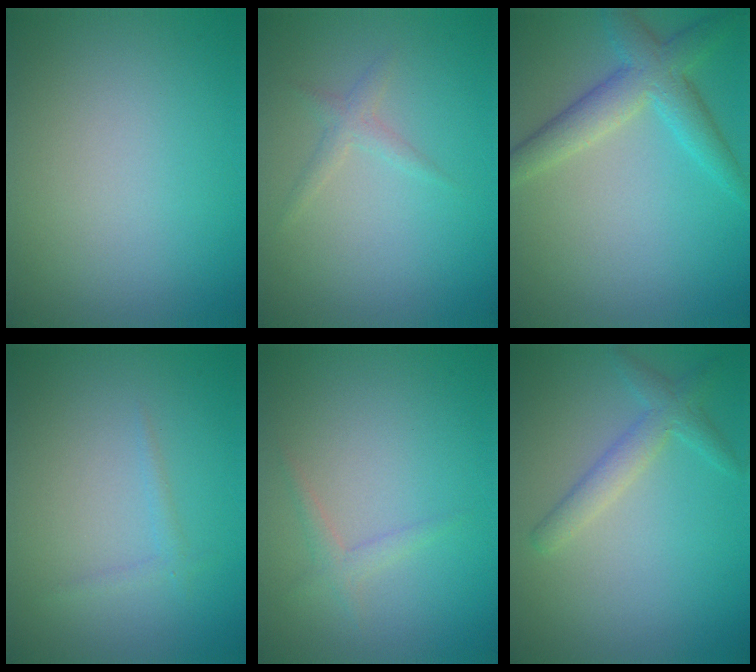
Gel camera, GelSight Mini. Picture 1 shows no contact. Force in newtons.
{"total": 1.2, "press": 1.2, "slide": 0.1}
{"total": 4.5, "press": 4.5, "slide": 0.1}
{"total": 0.8, "press": 0.8, "slide": 0.0}
{"total": 1.2, "press": 1.1, "slide": 0.1}
{"total": 2.5, "press": 2.5, "slide": 0.2}